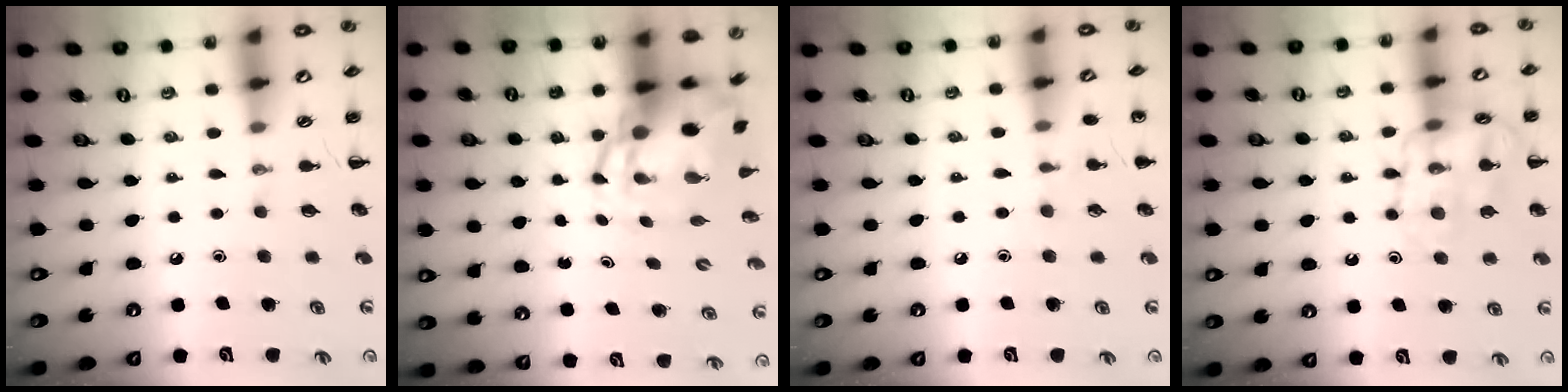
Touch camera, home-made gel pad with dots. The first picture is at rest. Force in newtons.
{"total": 7.6, "press": 7.4, "slide": 1.3}
{"total": 5.8, "press": 5.5, "slide": 1.7}
{"total": 15.8, "press": 15.7, "slide": 1.4}